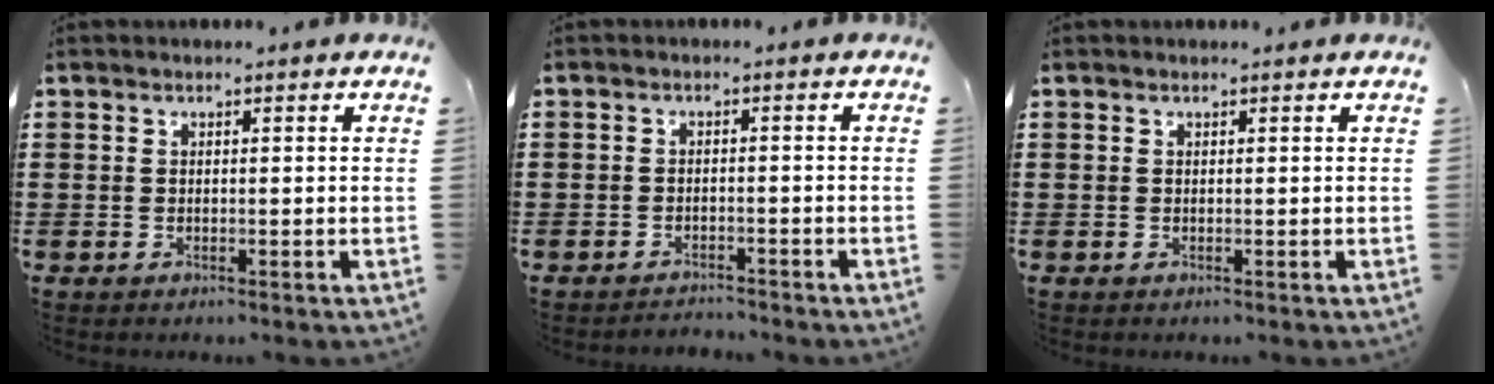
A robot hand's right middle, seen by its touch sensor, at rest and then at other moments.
{"total": 2.0, "force": [-2.0, 0.2, -0.3], "torque": [-0.003, 0.001, -0.045]}
{"total": 0.0}